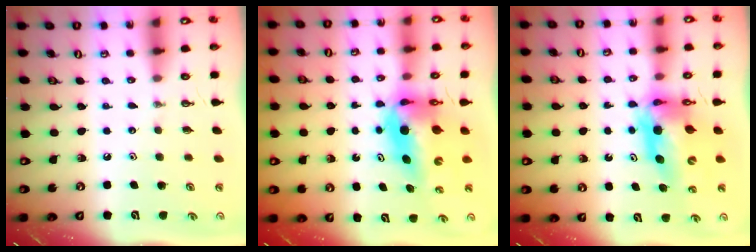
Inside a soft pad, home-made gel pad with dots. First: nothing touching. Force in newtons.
{"total": 9.3, "press": 8.3, "slide": 4.1}
{"total": 12.2, "press": 12.2, "slide": 1.1}